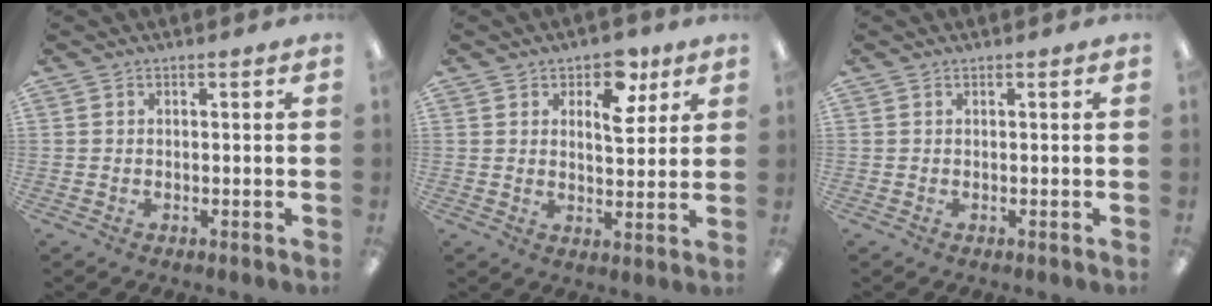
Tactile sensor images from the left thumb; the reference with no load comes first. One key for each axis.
{"total": 9.4, "fx": 5.0, "fy": 5.1, "fz": 6.0, "tx": -0.073, "ty": -0.016, "tz": 0.083}
{"total": 0.0}